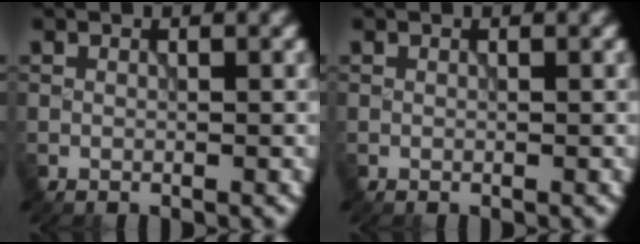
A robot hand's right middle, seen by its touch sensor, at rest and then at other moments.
{"total": 0.0}